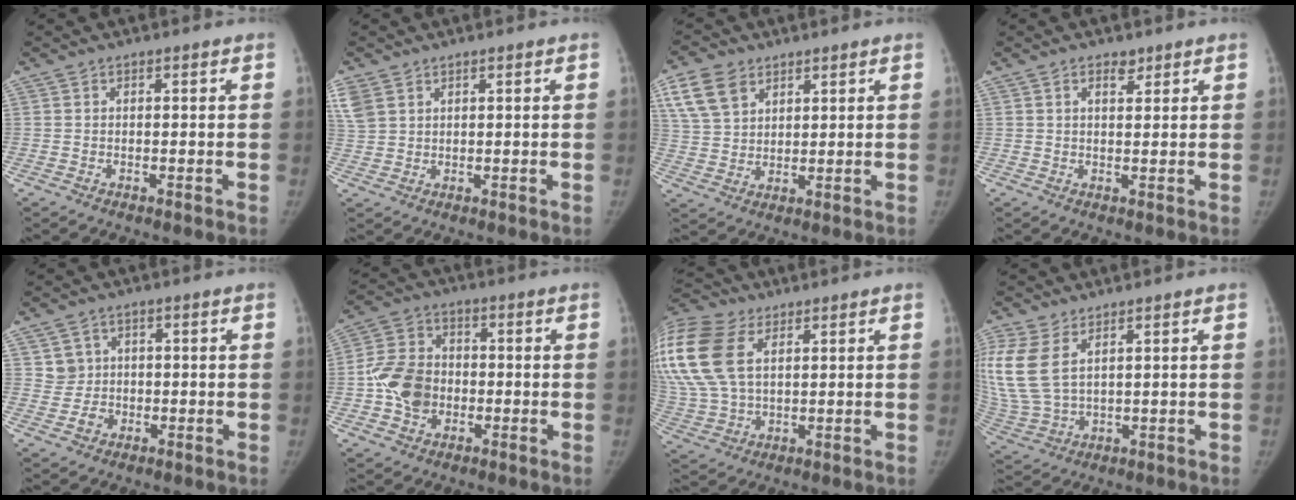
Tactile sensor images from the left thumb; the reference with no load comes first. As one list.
[{"total": 6.3, "force": [3.2, 4.3, 3.2], "torque": [-0.087, 0.007, 0.075]}, {"total": 9.6, "force": [5.0, 6.5, 5.0], "torque": [-0.083, -0.009, 0.102]}, {"total": 2.1, "force": [1.3, 1.2, 1.2], "torque": [-0.006, -0.011, 0.021]}, {"total": 3.8, "force": [0.2, 3.8, 0.2], "torque": [0.027, 0.002, 0.004]}, {"total": 10.4, "force": [-1.8, 8.2, 6.2], "torque": [-0.097, 0.020, -0.040]}, {"total": 25.4, "force": [9.1, 16.2, 17.2], "torque": [-0.443, 0.029, 0.180]}, {"total": 15.2, "force": [5.6, 9.0, 10.8], "torque": [-0.275, -0.011, 0.123]}]